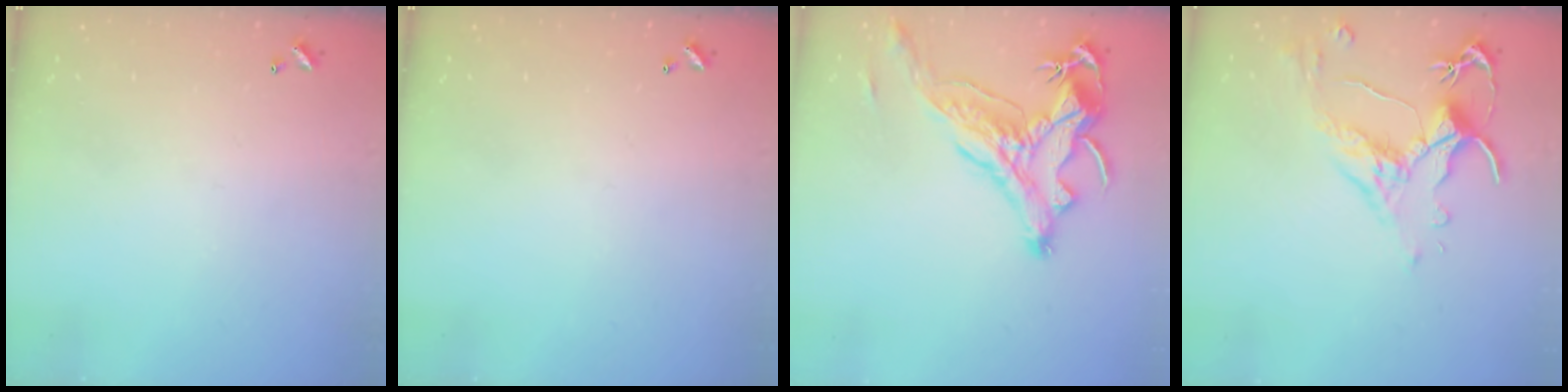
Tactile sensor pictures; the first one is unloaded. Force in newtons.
{"total": 0.0}
{"total": 2.9, "press": 2.5, "slide": 1.3}
{"total": 2.5, "press": 2.1, "slide": 1.4}